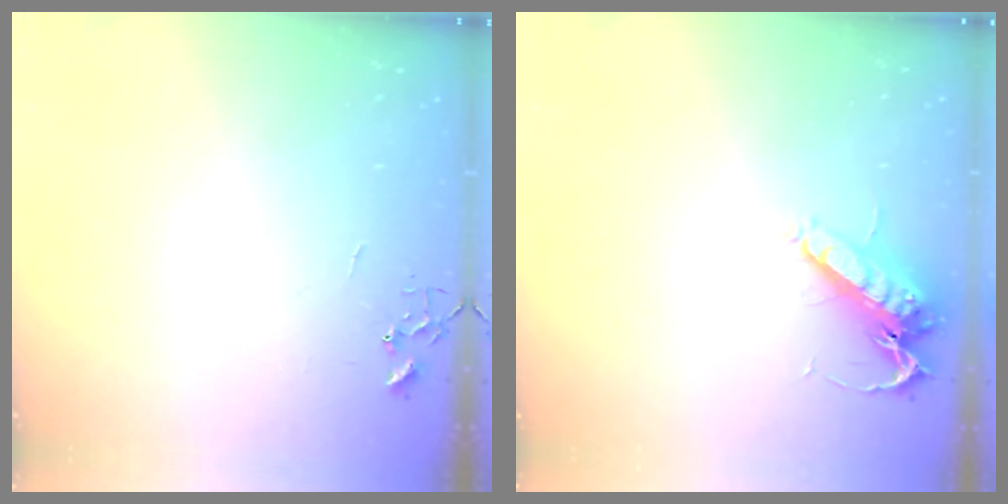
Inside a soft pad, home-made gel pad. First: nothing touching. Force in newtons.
{"total": 13.8, "press": 13.7, "slide": 1.5}